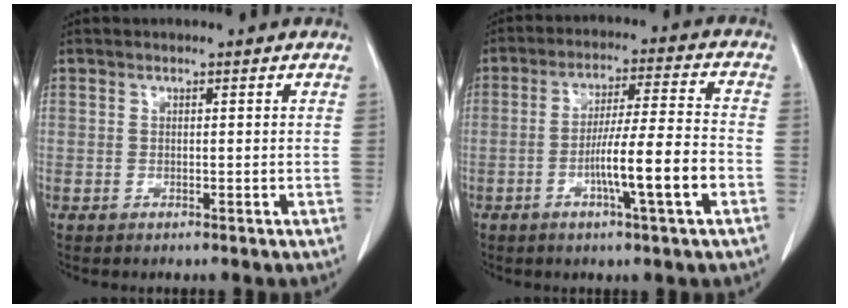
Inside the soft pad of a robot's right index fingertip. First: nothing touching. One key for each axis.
{"total": 10.6, "fx": -3.7, "fy": -0.3, "fz": 10.0, "tx": -0.169, "ty": 0.000, "tz": -0.063}